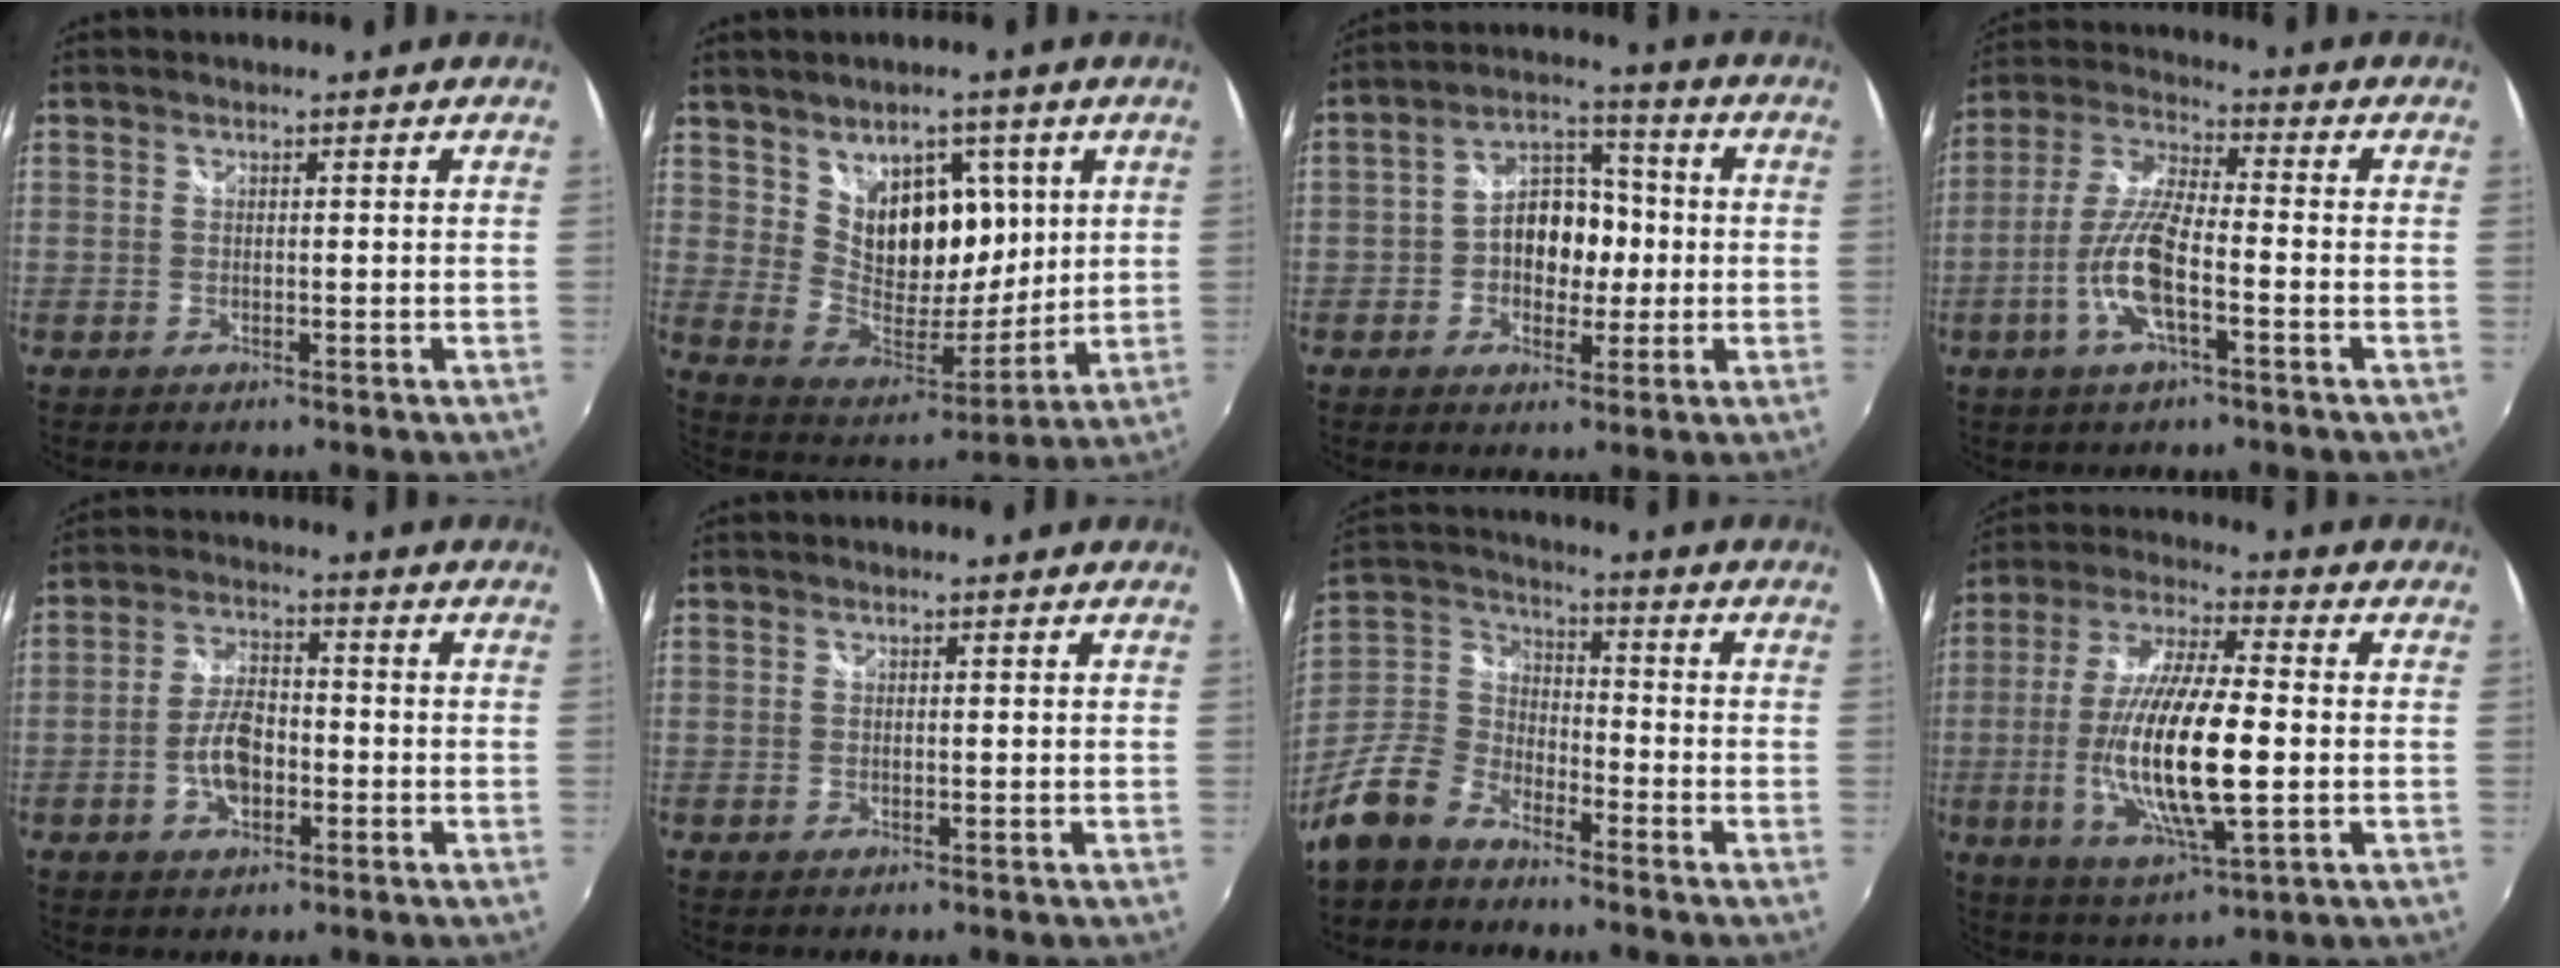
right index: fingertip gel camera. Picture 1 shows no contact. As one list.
[{"total": 14.1, "force": [6.1, 9.5, 8.4], "torque": [-0.129, -0.001, 0.124]}, {"total": 9.5, "force": [-1.4, 7.0, 6.3], "torque": [-0.115, 0.024, -0.021]}, {"total": 11.2, "force": [-4.0, 2.7, 10.1], "torque": [-0.216, -0.002, -0.077]}, {"total": 7.8, "force": [-2.4, 4.3, 6.0], "torque": [-0.119, 0.010, -0.041]}, {"total": 0.0}, {"total": 13.7, "force": [-9.5, 7.6, 6.4], "torque": [-0.165, 0.014, -0.188]}, {"total": 18.6, "force": [-2.4, 4.4, 17.9], "torque": [-0.354, -0.012, -0.040]}]